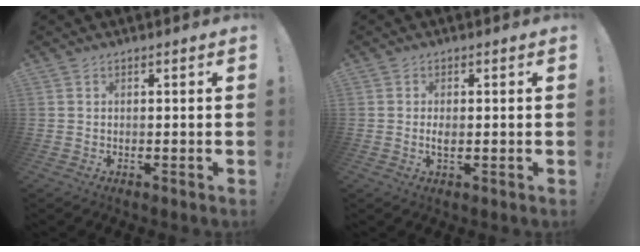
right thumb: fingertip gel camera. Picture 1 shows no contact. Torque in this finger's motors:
{"motor_torque": [0.33, 0.36, 0.25, -0.24, 0.00]}